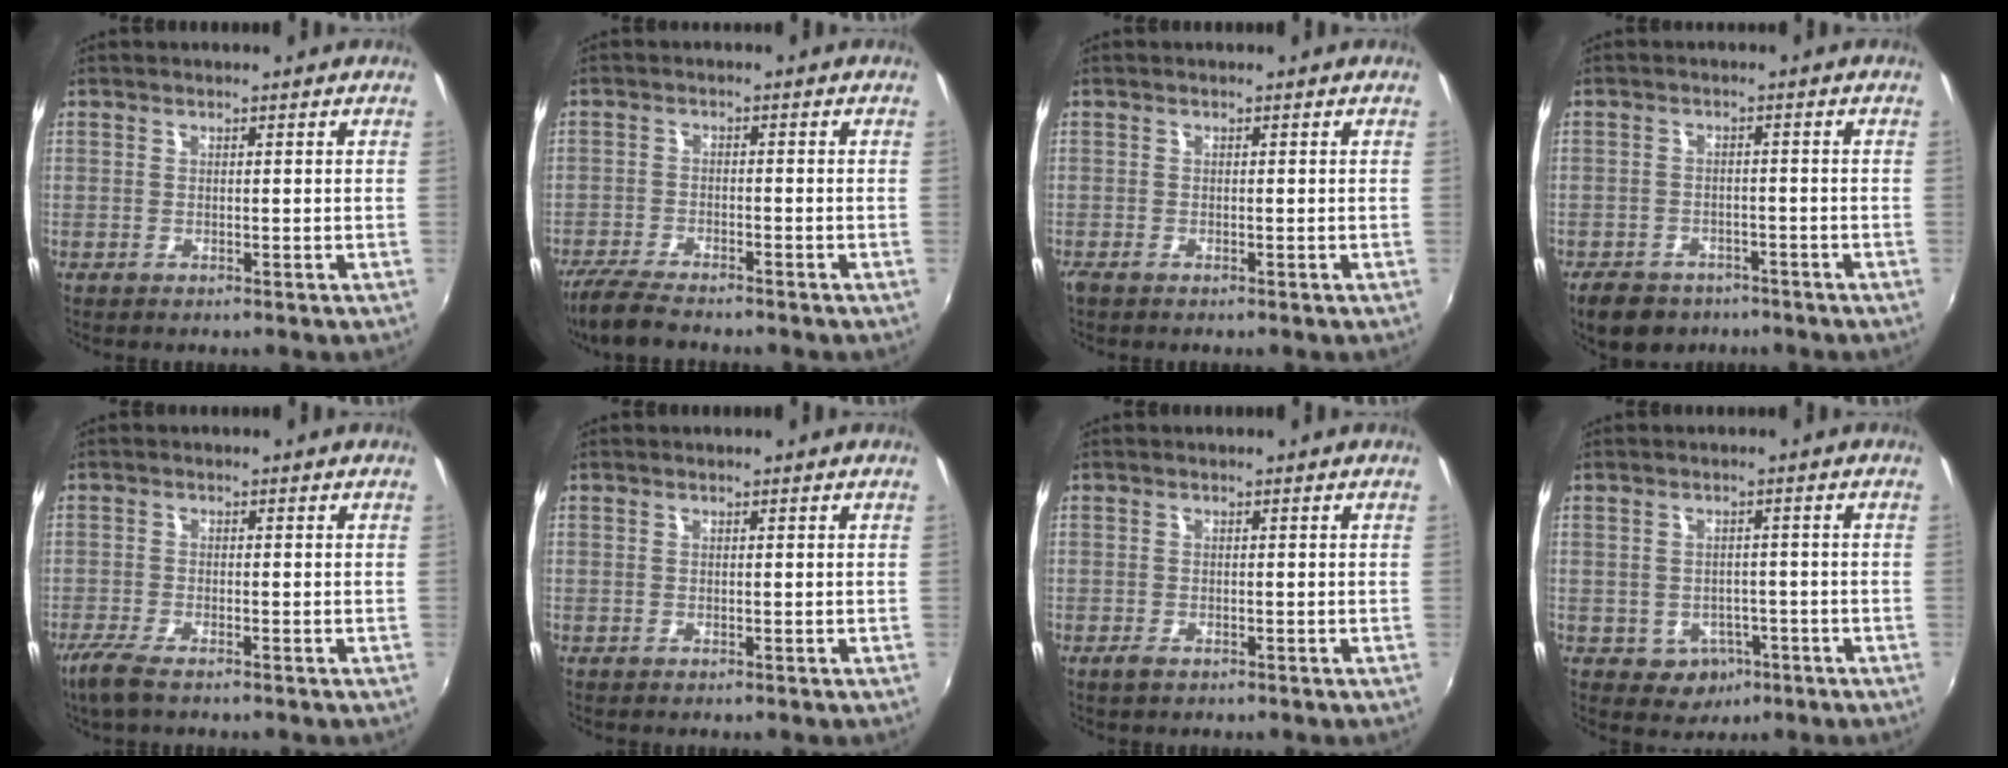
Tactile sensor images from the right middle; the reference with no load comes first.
{"total": 7.4, "force": [-6.5, 1.2, 3.4], "torque": [-0.096, -0.025, -0.118]}
{"total": 1.0, "force": [-0.8, 0.3, 0.5], "torque": [-0.010, -0.005, -0.017]}
{"total": 8.0, "force": [-5.8, 4.6, 2.9], "torque": [-0.076, -0.004, -0.088]}
{"total": 4.8, "force": [-3.6, 1.0, 3.1], "torque": [-0.084, -0.015, -0.072]}
{"total": 0.0}
{"total": 1.5, "force": [-1.0, 0.6, 0.8], "torque": [-0.018, -0.004, -0.020]}
{"total": 4.7, "force": [-1.9, 4.1, 1.3], "torque": [-0.037, 0.005, -0.015]}